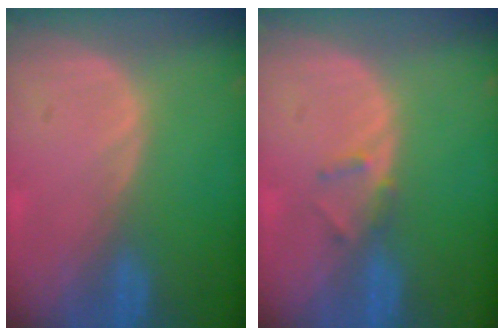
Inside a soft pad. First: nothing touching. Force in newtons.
{"total": 1.8, "press": 1.5, "slide": 0.9}